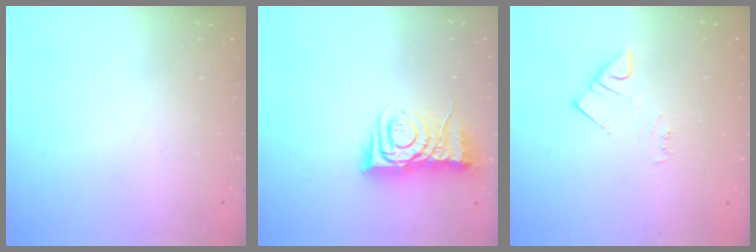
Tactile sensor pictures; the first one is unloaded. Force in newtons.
{"total": 7.5, "press": 7.4, "slide": 1.0}
{"total": 4.4, "press": 4.4, "slide": 0.6}